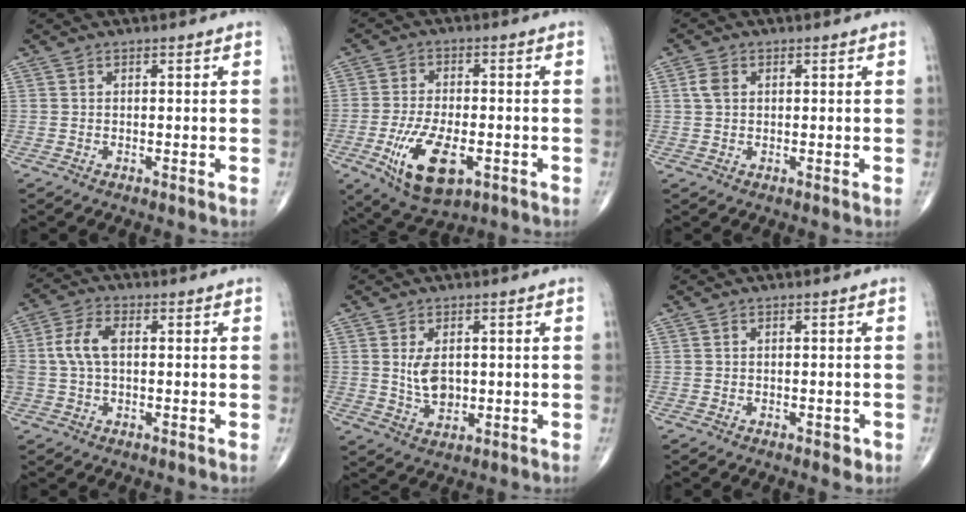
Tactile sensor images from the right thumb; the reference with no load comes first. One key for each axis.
{"total": 12.8, "fx": -4.4, "fy": 6.0, "fz": 10.4, "tx": -0.188, "ty": 0.000, "tz": -0.068}
{"total": 2.6, "fx": 0.7, "fy": 1.9, "fz": 1.8, "tx": -0.038, "ty": 0.006, "tz": 0.012}
{"total": 6.5, "fx": 0.5, "fy": 3.7, "fz": 5.3, "tx": -0.123, "ty": 0.018, "tz": 0.005}
{"total": 5.5, "fx": 0.7, "fy": 3.4, "fz": 4.3, "tx": -0.065, "ty": -0.011, "tz": 0.021}
{"total": 1.6, "fx": -0.8, "fy": 0.9, "fz": 1.1, "tx": -0.008, "ty": 0.000, "tz": -0.009}